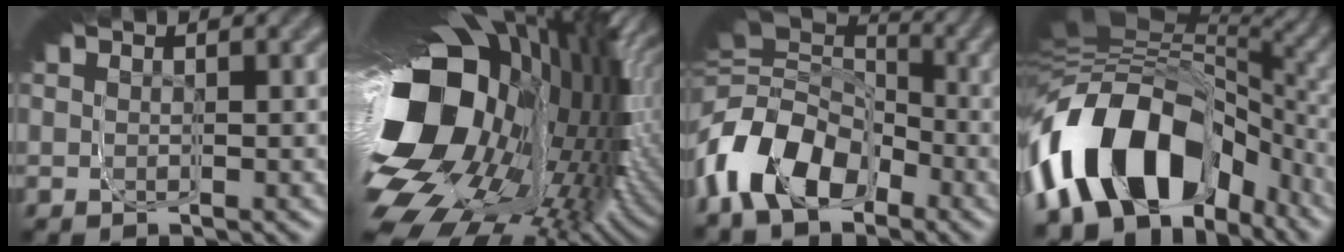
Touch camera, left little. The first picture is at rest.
{"total": 28.1, "force": [-0.4, 12.9, 25.0], "torque": [-0.312, 0.014, -0.016]}
{"total": 9.3, "force": [-1.3, 5.3, 7.6], "torque": [-0.126, 0.002, -0.020]}
{"total": 15.9, "force": [-4.8, 7.9, 12.9], "torque": [-0.185, 0.019, -0.083]}